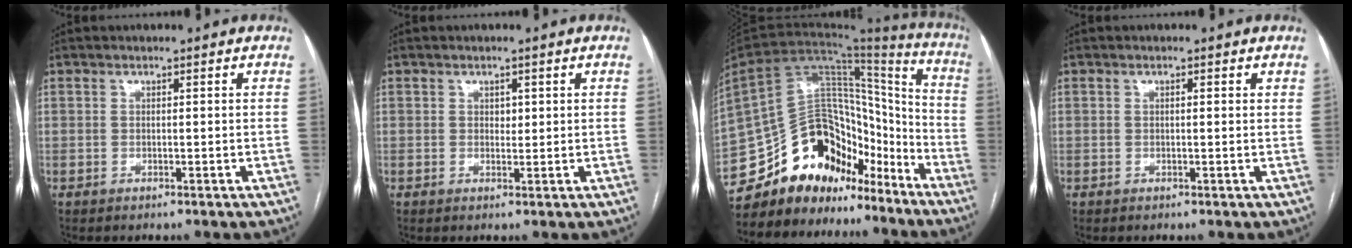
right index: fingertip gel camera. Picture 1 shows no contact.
{"total": 1.2, "force": [0.4, 0.9, 0.8], "torque": [-0.006, -0.002, 0.006]}
{"total": 18.8, "force": [-14.8, 9.6, 6.6], "torque": [-0.119, 0.080, -0.240]}
{"total": 0.8, "force": [0.4, 0.2, 0.7], "torque": [-0.015, 0.003, 0.003]}